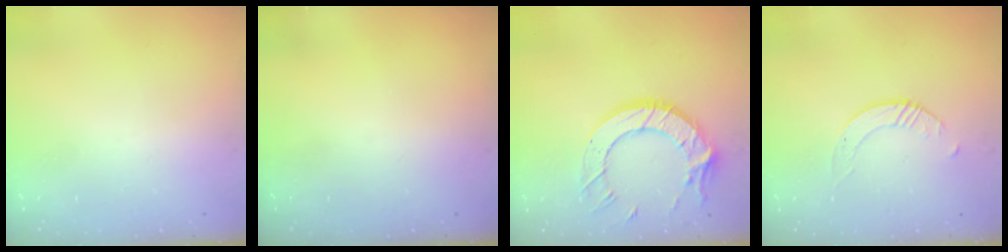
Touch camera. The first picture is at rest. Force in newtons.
{"total": 0.0}
{"total": 15.9, "press": 15.9, "slide": 1.0}
{"total": 1.7, "press": 1.7, "slide": 0.2}